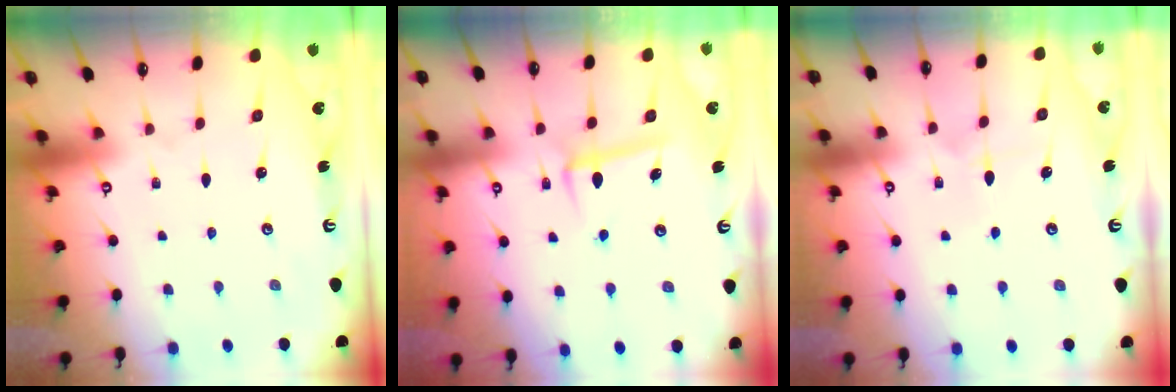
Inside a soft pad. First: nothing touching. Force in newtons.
{"total": 6.2, "press": 6.1, "slide": 1.2}
{"total": 5.8, "press": 5.8, "slide": 0.5}